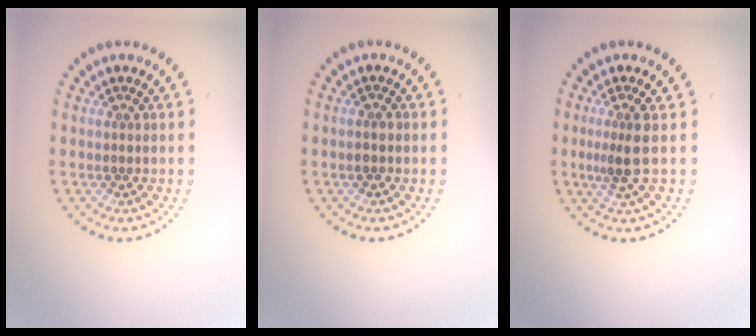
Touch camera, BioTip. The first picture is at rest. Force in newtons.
{"total": 1.1, "press": 1.0, "slide": 0.3}
{"total": 2.5, "press": 1.8, "slide": 1.6}